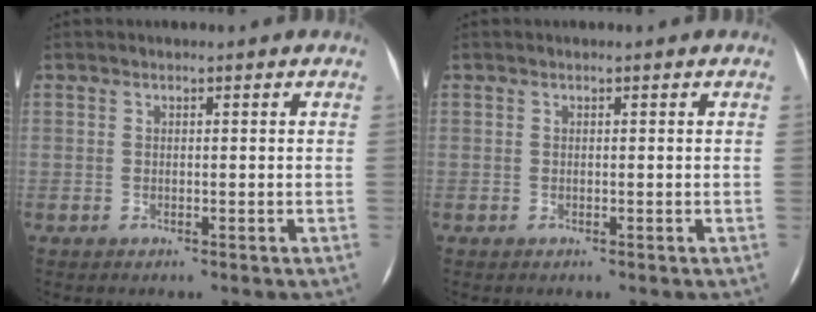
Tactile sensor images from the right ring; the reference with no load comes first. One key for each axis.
{"total": 0.0}